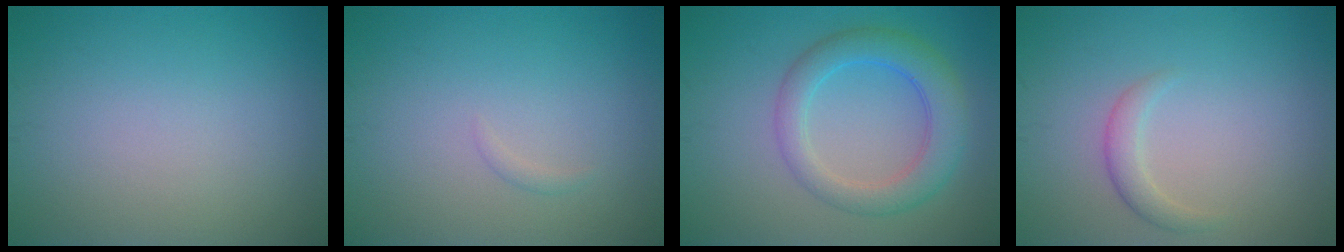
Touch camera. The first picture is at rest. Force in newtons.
{"total": 0.5, "press": 0.5, "slide": 0.0}
{"total": 4.7, "press": 4.7, "slide": 0.1}
{"total": 1.6, "press": 1.6, "slide": 0.1}